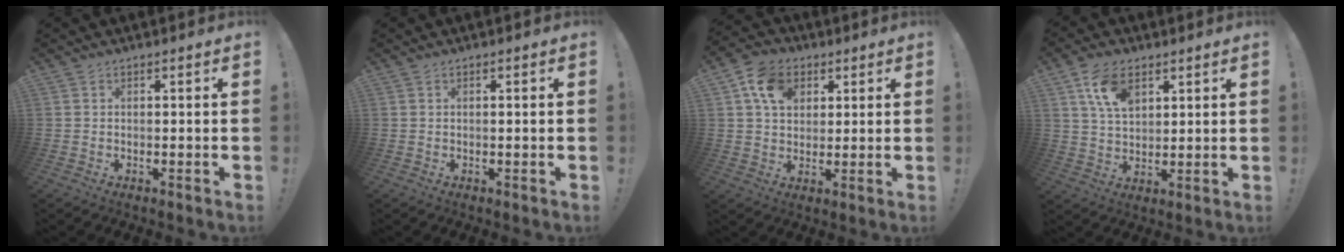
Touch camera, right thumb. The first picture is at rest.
{"total": 0.5, "force": [0.0, -0.2, 0.5], "torque": [-0.001, -0.006, -0.001]}
{"total": 10.8, "force": [4.3, 8.3, 5.3], "torque": [-0.089, -0.006, 0.084]}
{"total": 10.0, "force": [5.2, 6.1, 6.1], "torque": [-0.106, -0.010, 0.099]}